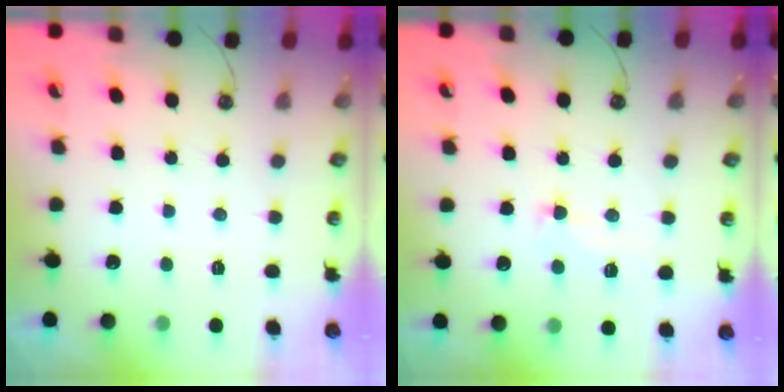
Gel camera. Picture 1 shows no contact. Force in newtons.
{"total": 2.4, "press": 1.7, "slide": 1.6}